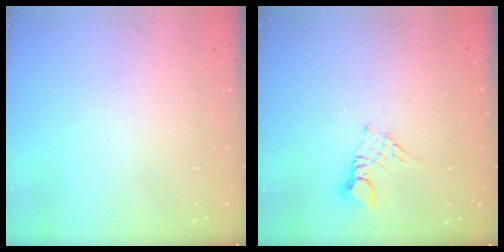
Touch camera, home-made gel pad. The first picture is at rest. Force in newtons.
{"total": 3.3, "press": 3.2, "slide": 0.3}